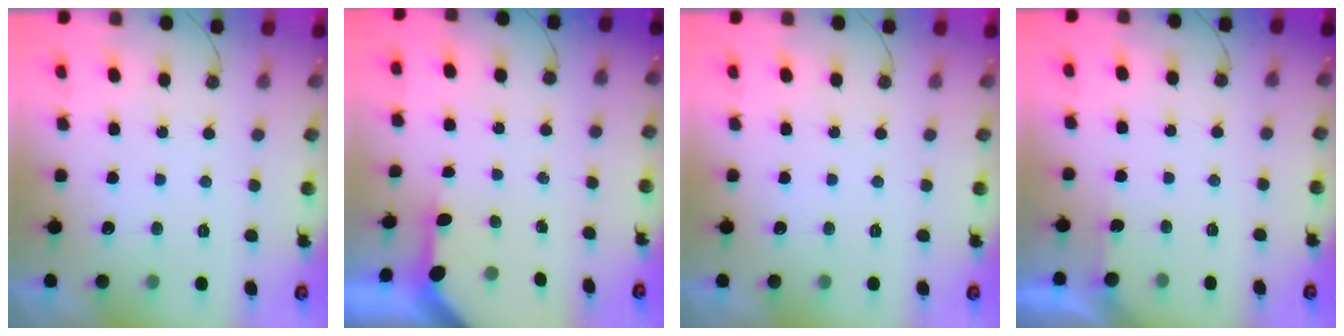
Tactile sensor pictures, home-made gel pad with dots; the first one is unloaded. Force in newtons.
{"total": 3.0, "press": 3.0, "slide": 0.2}
{"total": 0.0}
{"total": 2.3, "press": 2.2, "slide": 0.3}